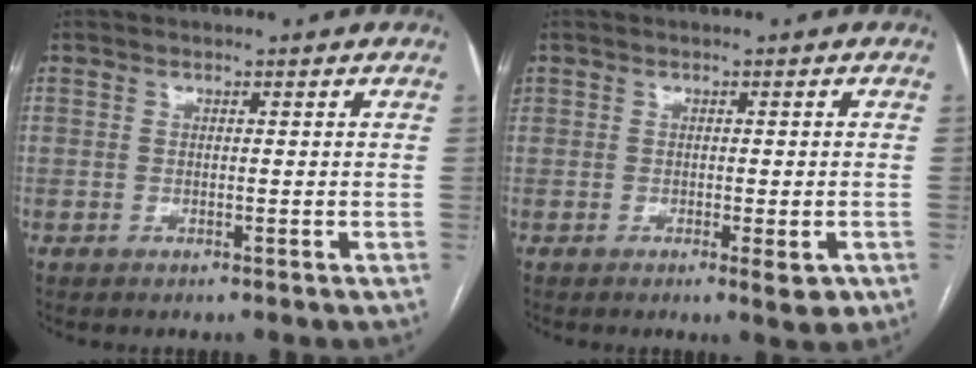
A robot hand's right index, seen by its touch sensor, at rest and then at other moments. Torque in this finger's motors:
{"motor_torque": [-0.11, 0.03, -0.02, -0.02]}